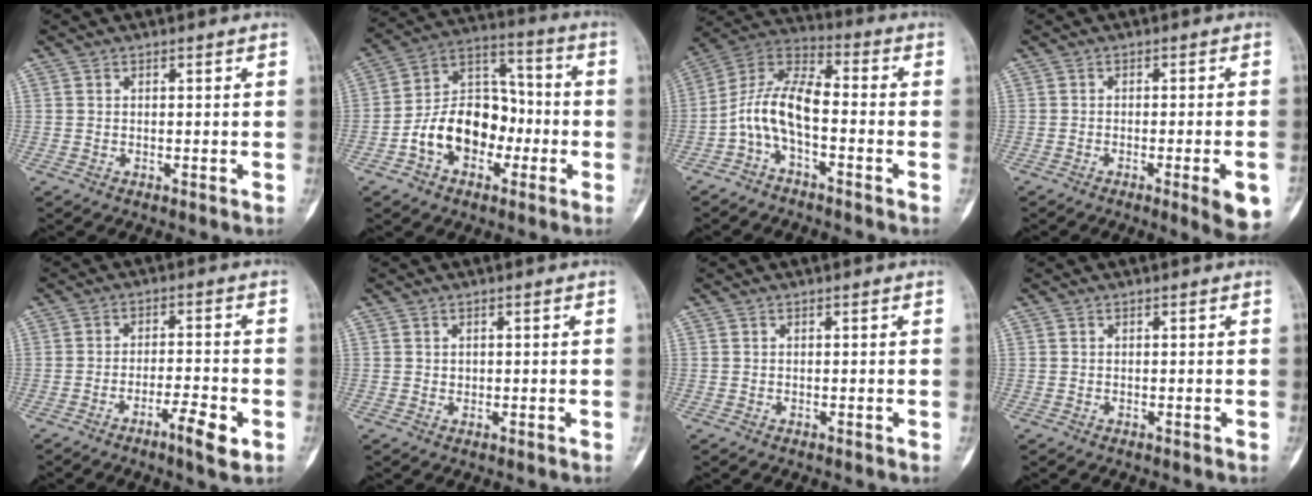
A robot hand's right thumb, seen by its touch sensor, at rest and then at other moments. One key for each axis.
{"total": 14.8, "fx": -4.3, "fy": 10.5, "fz": 9.5, "tx": -0.128, "ty": 0.055, "tz": -0.080}
{"total": 10.3, "fx": -3.1, "fy": 4.7, "fz": 8.6, "tx": -0.167, "ty": 0.064, "tz": -0.074}
{"total": 7.4, "fx": -3.2, "fy": 1.1, "fz": 6.6, "tx": -0.078, "ty": 0.000, "tz": -0.040}
{"total": 6.2, "fx": -3.2, "fy": 1.1, "fz": 5.2, "tx": -0.091, "ty": 0.016, "tz": -0.052}
{"total": 0.6, "fx": 0.2, "fy": 0.6, "fz": 0.2, "tx": 0.003, "ty": 0.001, "tz": 0.002}
{"total": 0.0}
{"total": 0.0}